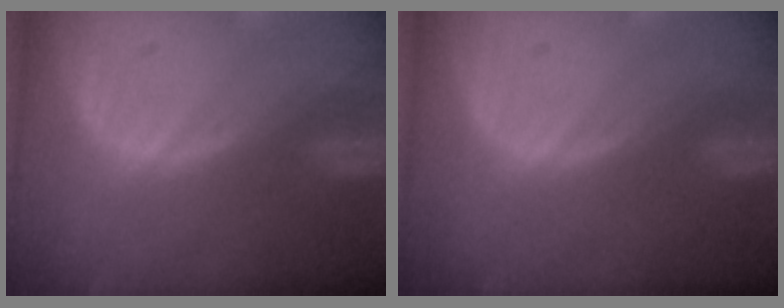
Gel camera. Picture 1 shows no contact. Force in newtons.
{"total": 0.0}